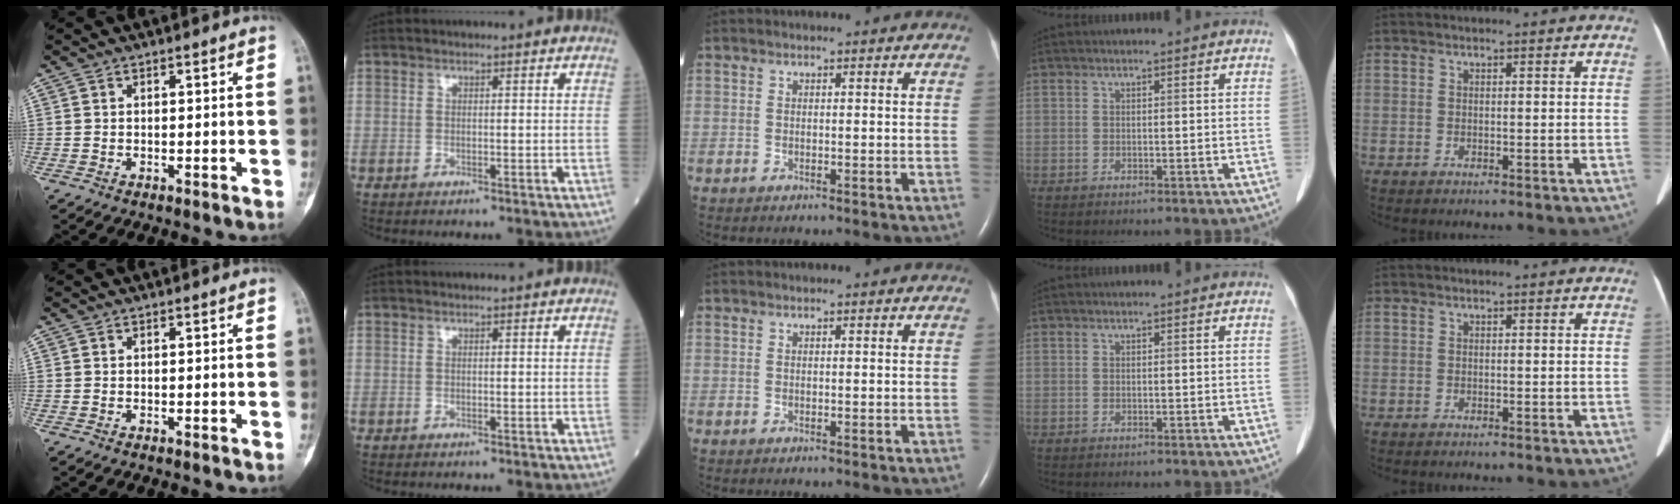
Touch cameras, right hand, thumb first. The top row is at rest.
{}